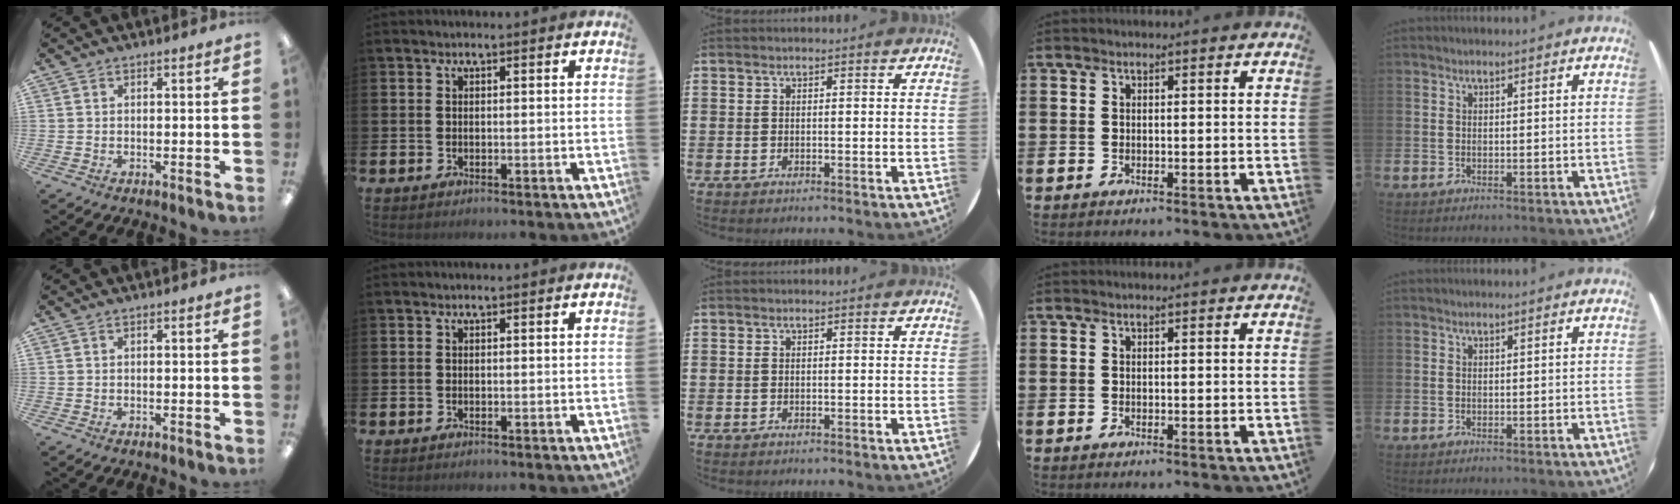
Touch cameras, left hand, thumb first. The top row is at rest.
{}